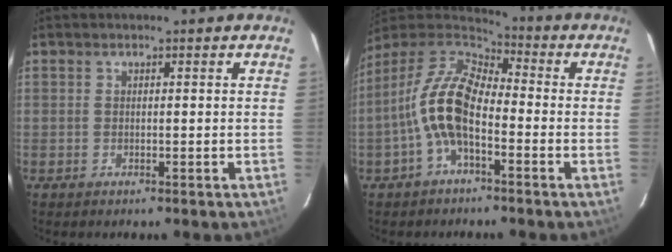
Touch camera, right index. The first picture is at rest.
{"total": 12.4, "force": [-3.5, 5.8, 10.3], "torque": [-0.212, 0.016, -0.075]}